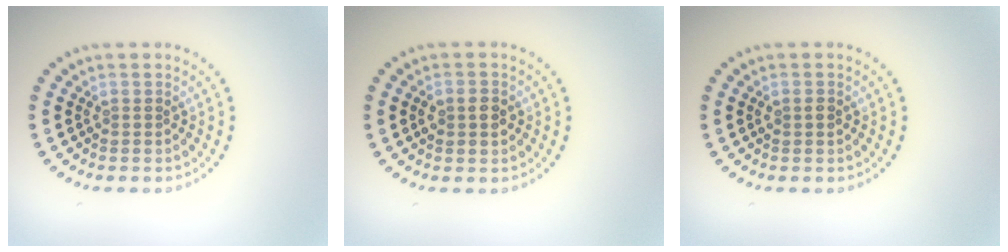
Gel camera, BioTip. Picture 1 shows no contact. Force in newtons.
{"total": 1.9, "press": 1.9, "slide": 0.0}
{"total": 1.2, "press": 1.2, "slide": 0.1}